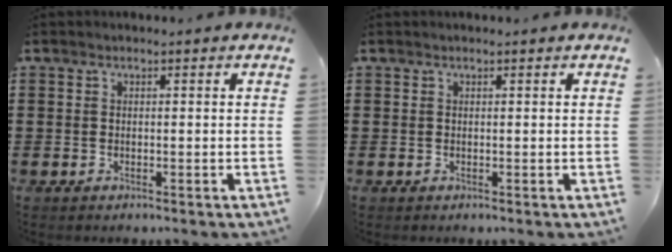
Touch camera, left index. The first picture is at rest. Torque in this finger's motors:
{"motor_torque": [0.39, 0.45, -0.01, -0.01]}